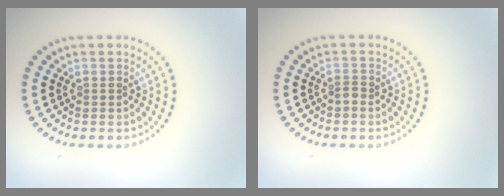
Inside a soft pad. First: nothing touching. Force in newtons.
{"total": 0.8, "press": 0.5, "slide": 0.7}